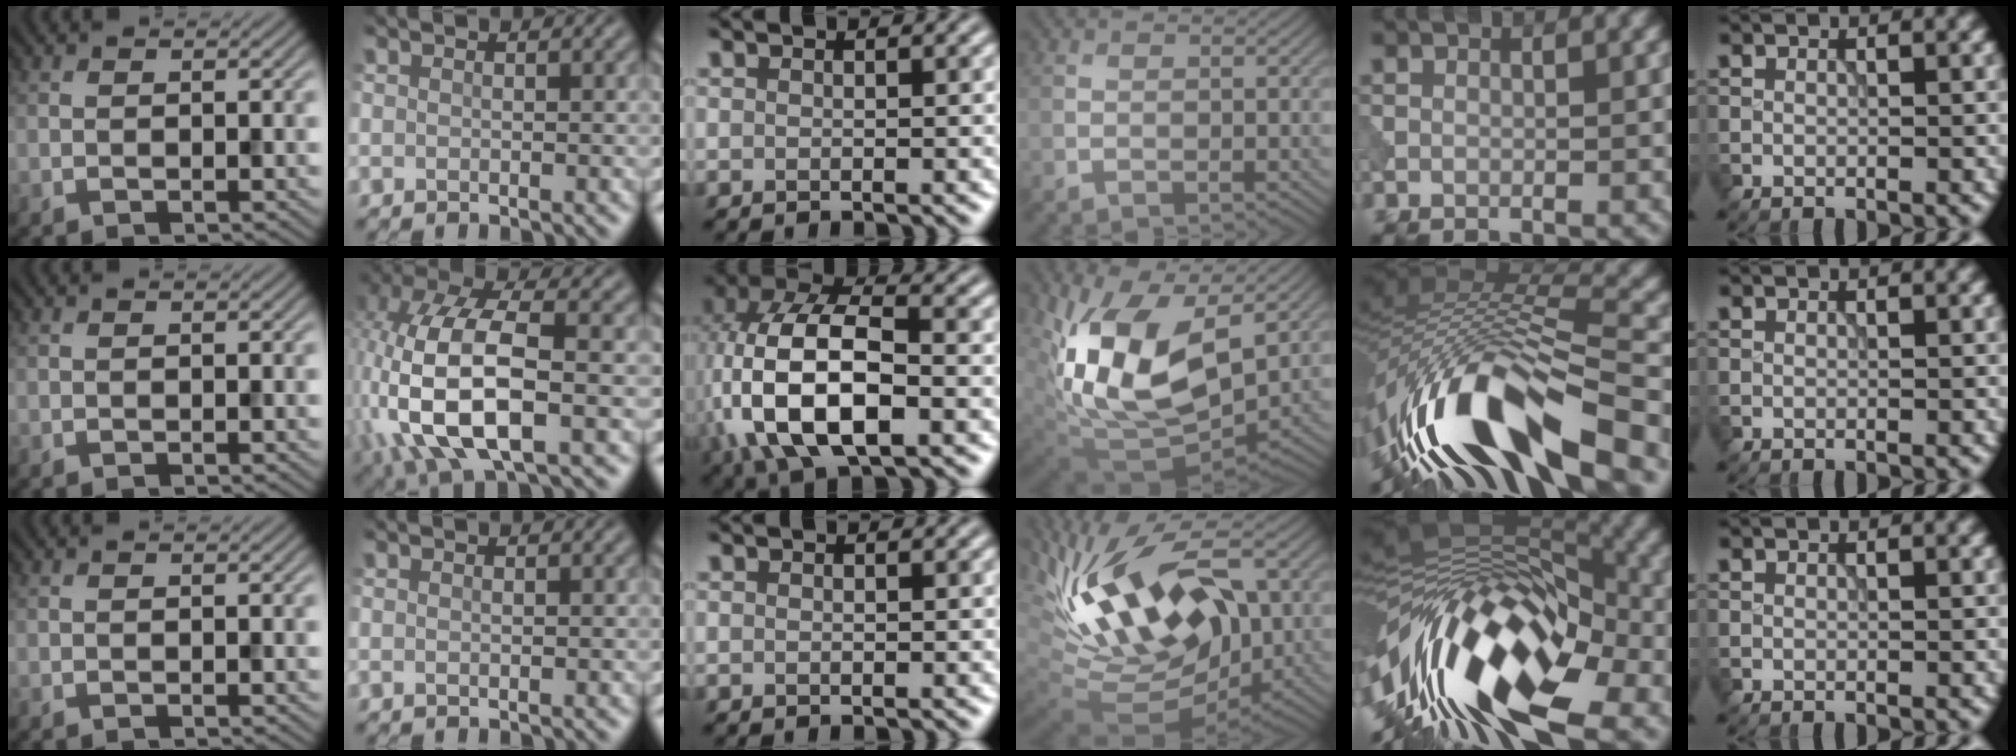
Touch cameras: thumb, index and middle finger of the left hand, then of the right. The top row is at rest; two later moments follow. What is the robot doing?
{"motion": "extract", "object": "peg toy"}